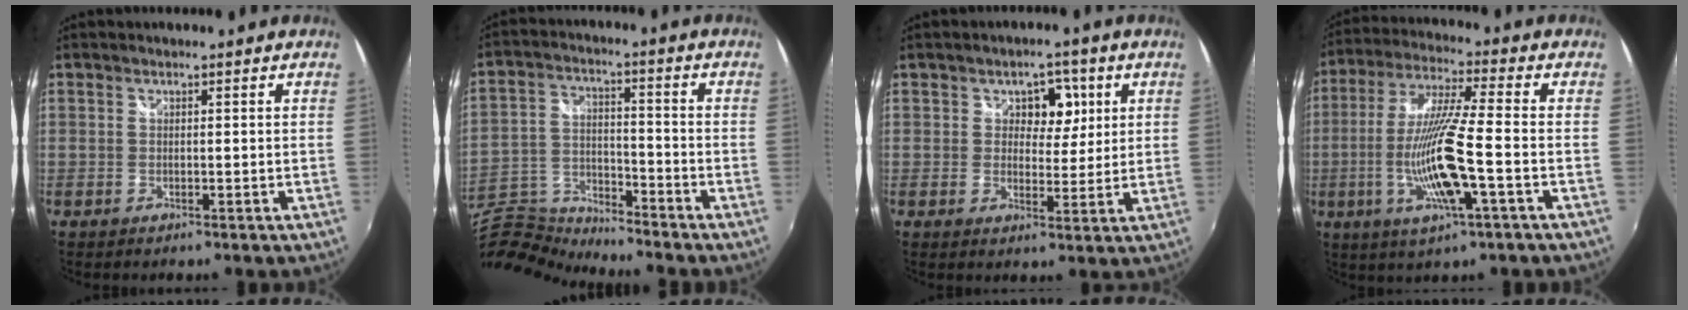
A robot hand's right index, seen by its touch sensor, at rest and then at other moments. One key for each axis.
{"total": 15.4, "fx": -14.3, "fy": 3.1, "fz": 4.8, "tx": -0.123, "ty": -0.007, "tz": -0.280}
{"total": 5.3, "fx": 1.7, "fy": 4.0, "fz": 2.9, "tx": -0.033, "ty": 0.002, "tz": 0.023}
{"total": 15.0, "fx": -3.9, "fy": 1.1, "fz": 14.4, "tx": -0.283, "ty": -0.015, "tz": -0.070}